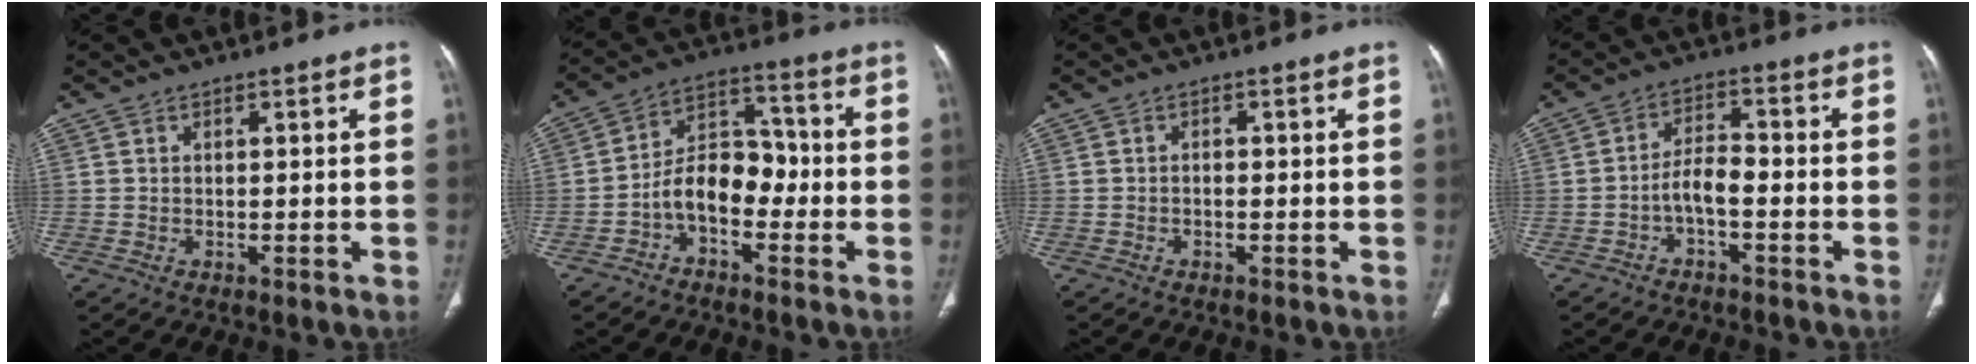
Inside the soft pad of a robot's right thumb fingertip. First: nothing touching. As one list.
[{"total": 9.5, "force": [-3.1, 6.1, 6.7], "torque": [-0.089, 0.046, -0.065]}, {"total": 0.6, "force": [-0.2, 0.4, 0.4], "torque": [-0.005, 0.002, -0.007]}, {"total": 4.7, "force": [-2.0, 1.9, 3.8], "torque": [-0.067, 0.029, -0.041]}]